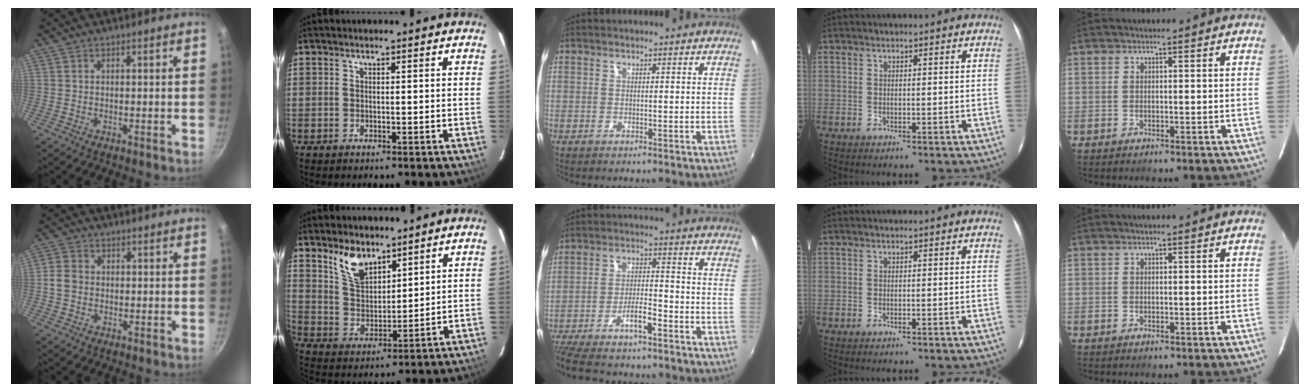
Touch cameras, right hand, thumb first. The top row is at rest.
{"thumb": {"total": 3.7, "force": [-0.3, 3.1, 2.0], "torque": [-0.033, 0.011, -0.012]}, "index": {"total": 8.5, "force": [6.0, 4.0, 4.5], "torque": [-0.081, 0.010, 0.123]}, "middle": {"total": 9.7, "force": [-7.7, 1.6, 5.7], "torque": [-0.124, 0.004, -0.134]}}